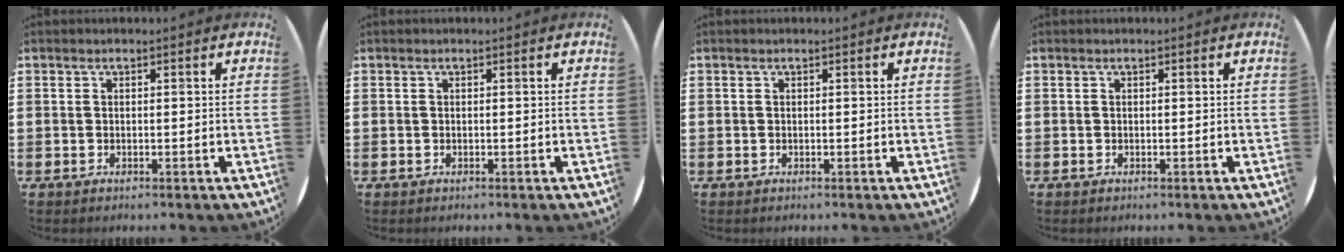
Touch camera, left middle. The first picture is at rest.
{"total": 0.0}
{"total": 0.0}
{"total": 0.0}